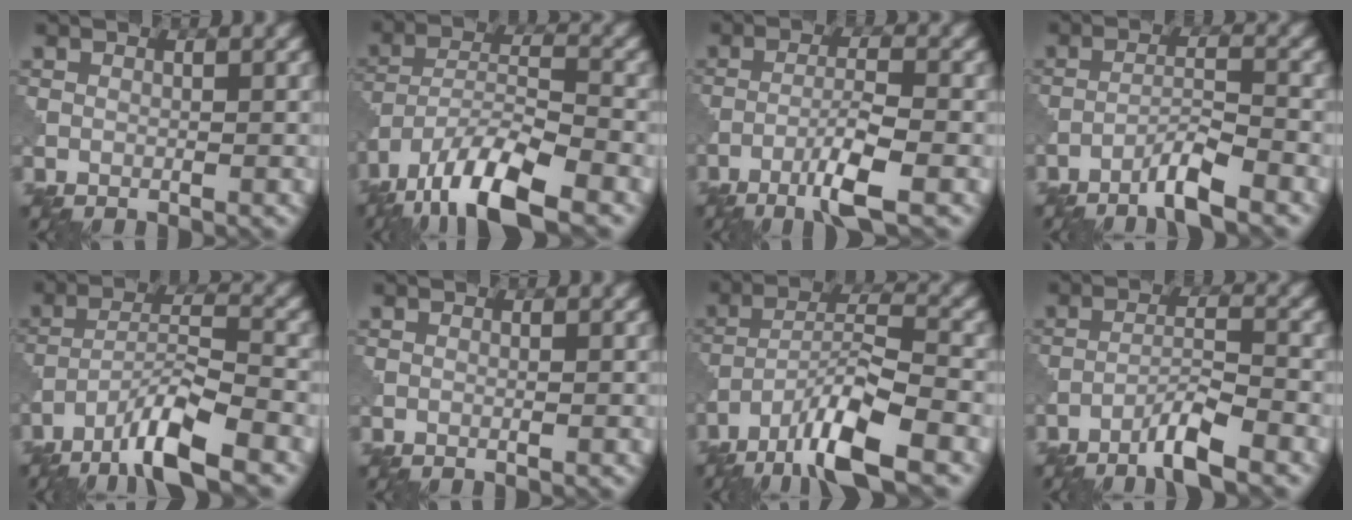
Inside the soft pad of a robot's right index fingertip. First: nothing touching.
{"total": 10.6, "force": [-7.5, 3.0, 6.9], "torque": [-0.119, 0.001, -0.146]}
{"total": 4.8, "force": [-2.6, 0.3, 4.0], "torque": [-0.074, 0.006, -0.058]}
{"total": 3.6, "force": [-2.7, 0.1, 2.4], "torque": [-0.042, 0.007, -0.059]}
{"total": 7.1, "force": [-4.9, 1.0, 5.1], "torque": [-0.089, 0.003, -0.095]}
{"total": 0.0}
{"total": 8.6, "force": [-5.6, 1.7, 6.3], "torque": [-0.112, 0.002, -0.110]}
{"total": 4.0, "force": [-2.9, 0.1, 2.8], "torque": [-0.049, 0.007, -0.063]}